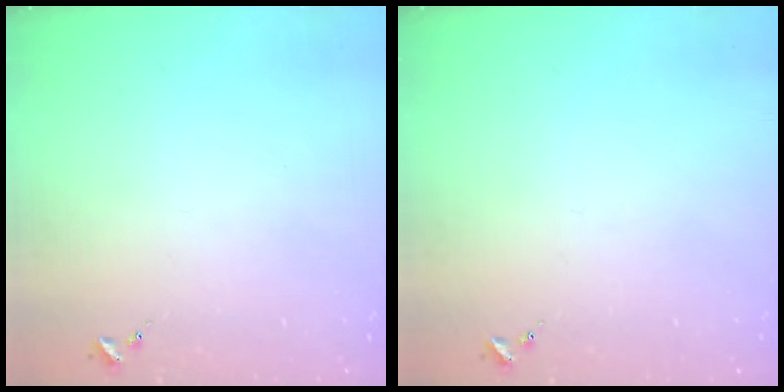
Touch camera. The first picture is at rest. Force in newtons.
{"total": 0.0}